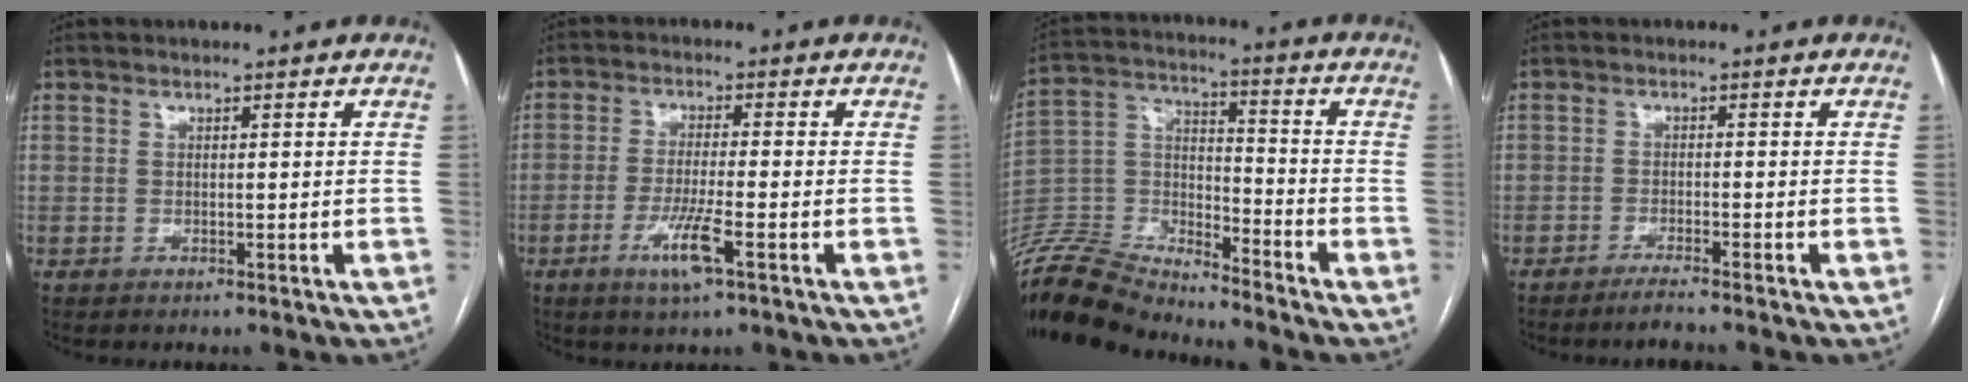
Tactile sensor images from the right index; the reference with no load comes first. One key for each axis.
{"total": 6.2, "fx": -2.9, "fy": 0.1, "fz": 5.5, "tx": -0.105, "ty": -0.012, "tz": -0.054}
{"total": 16.2, "fx": -15.7, "fy": 2.6, "fz": 2.7, "tx": -0.057, "ty": 0.037, "tz": -0.289}
{"total": 2.4, "fx": -2.2, "fy": -0.5, "fz": 0.9, "tx": -0.021, "ty": -0.007, "tz": -0.042}